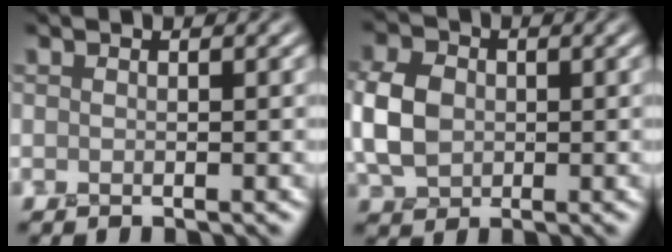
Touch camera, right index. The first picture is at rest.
{"total": 5.2, "force": [0.0, 4.0, 3.3], "torque": [-0.081, 0.008, -0.009]}